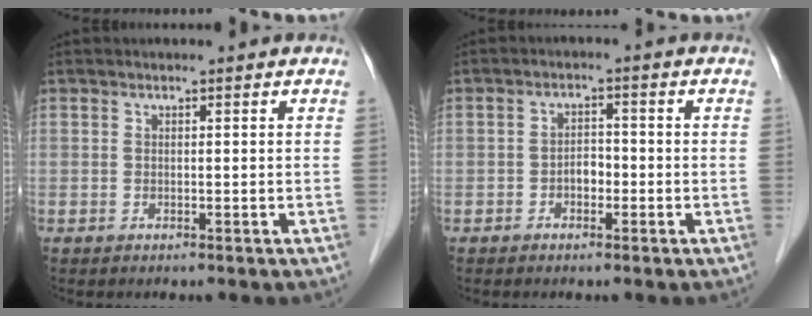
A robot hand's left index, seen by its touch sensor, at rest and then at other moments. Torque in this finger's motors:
{"motor_torque": [-0.03, 0.14, 0.04, 0.00]}